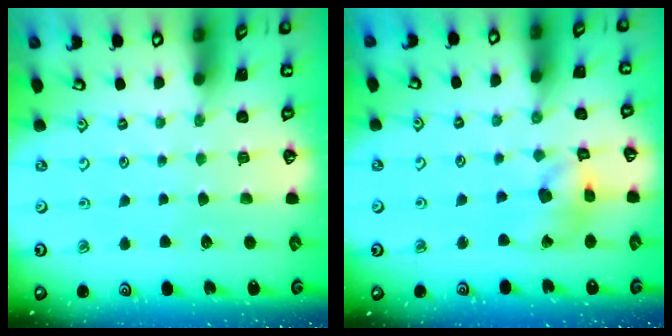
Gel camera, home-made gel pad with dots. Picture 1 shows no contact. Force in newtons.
{"total": 12.1, "press": 12.0, "slide": 1.8}